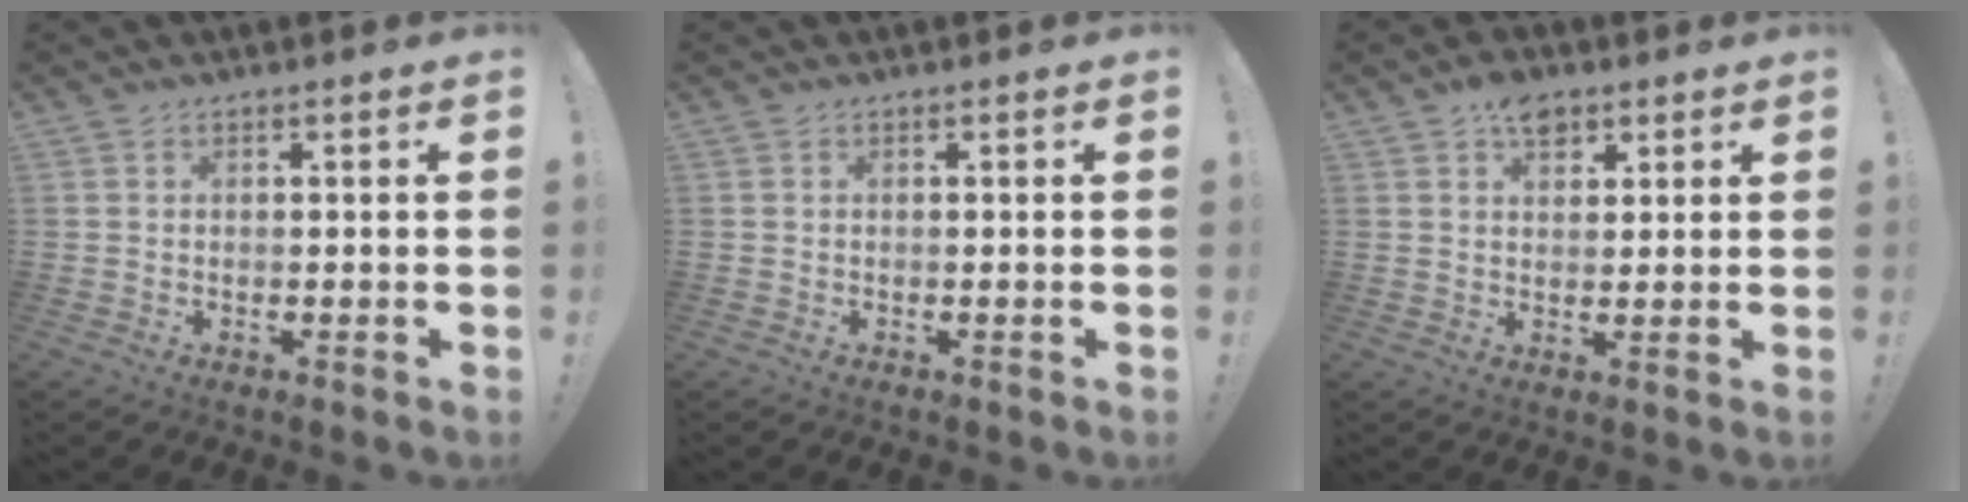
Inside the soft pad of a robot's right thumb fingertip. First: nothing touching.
{"total": 0.0}
{"total": 6.0, "force": [3.4, 3.8, 3.2], "torque": [-0.044, -0.007, 0.060]}